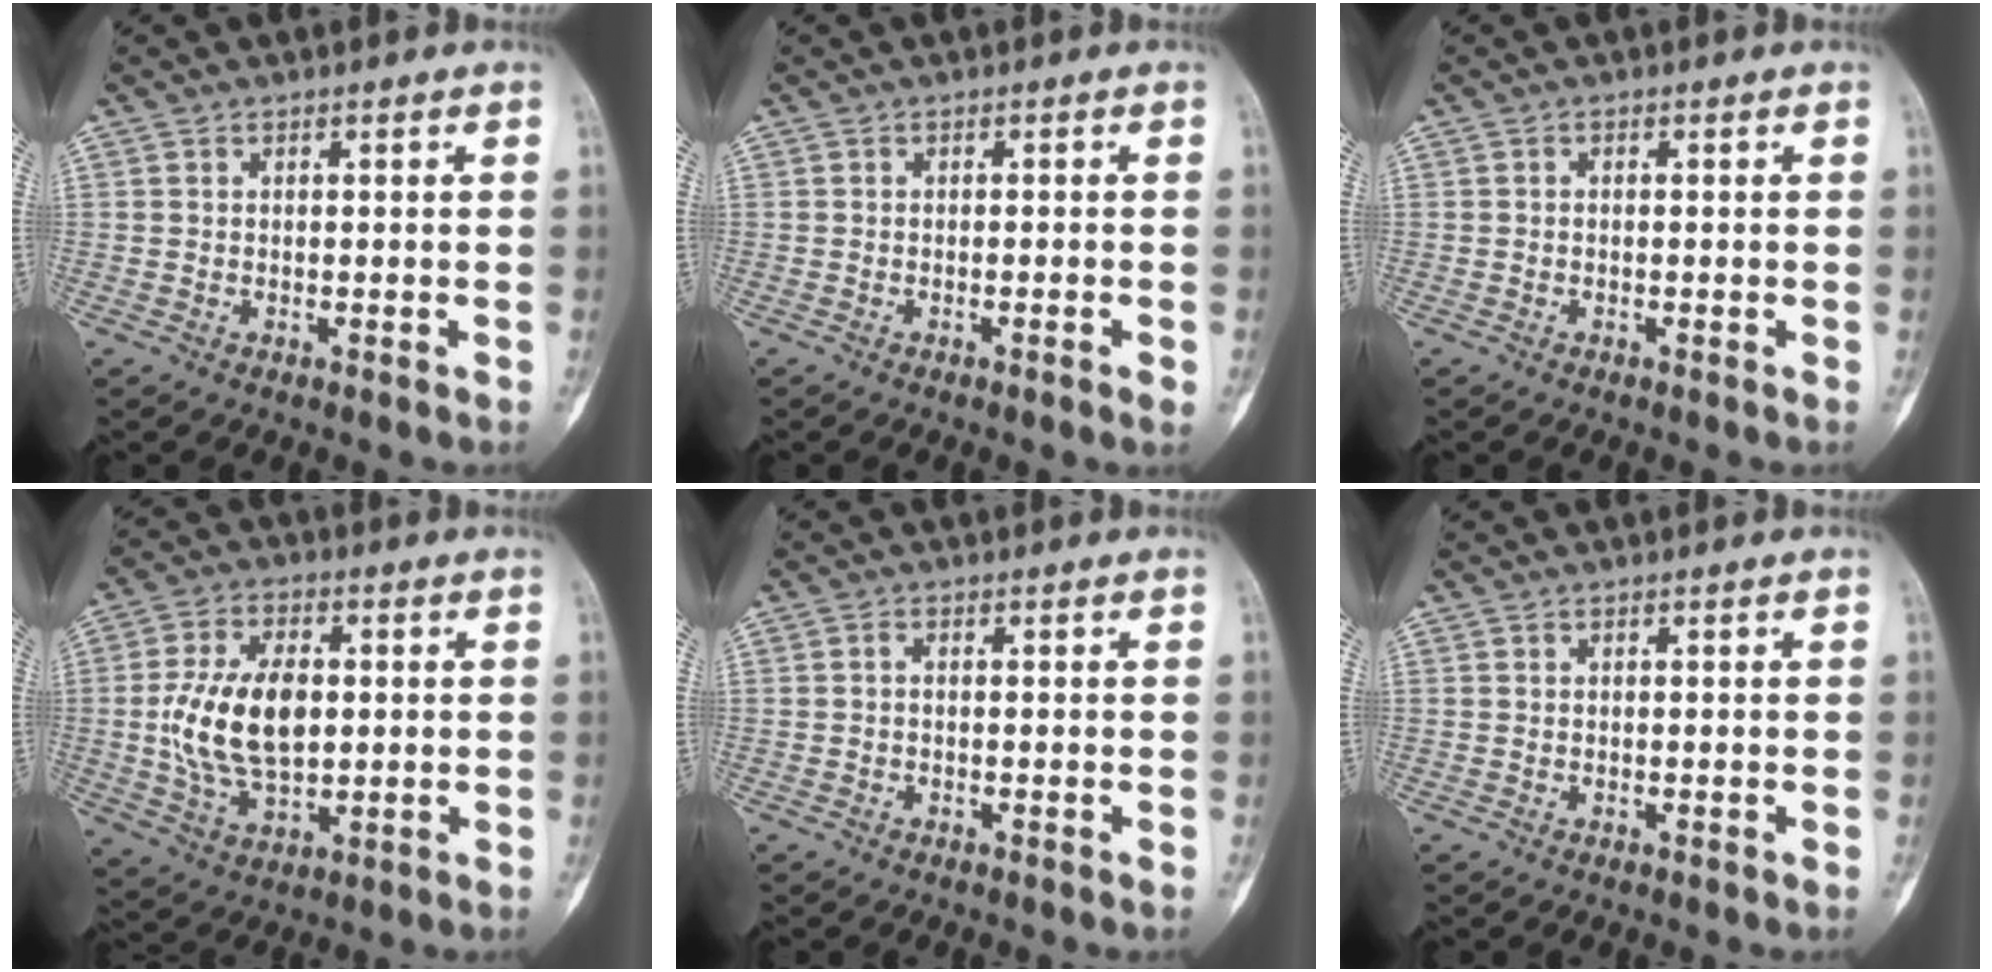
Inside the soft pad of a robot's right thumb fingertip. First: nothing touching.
{"total": 1.4, "force": [-0.6, 0.0, 1.3], "torque": [-0.025, -0.002, -0.005]}
{"total": 0.0}
{"total": 14.5, "force": [0.7, 8.4, 11.8], "torque": [-0.214, 0.002, 0.018]}
{"total": 0.6, "force": [-0.2, 0.2, 0.5], "torque": [-0.009, 0.001, -0.006]}
{"total": 0.0}